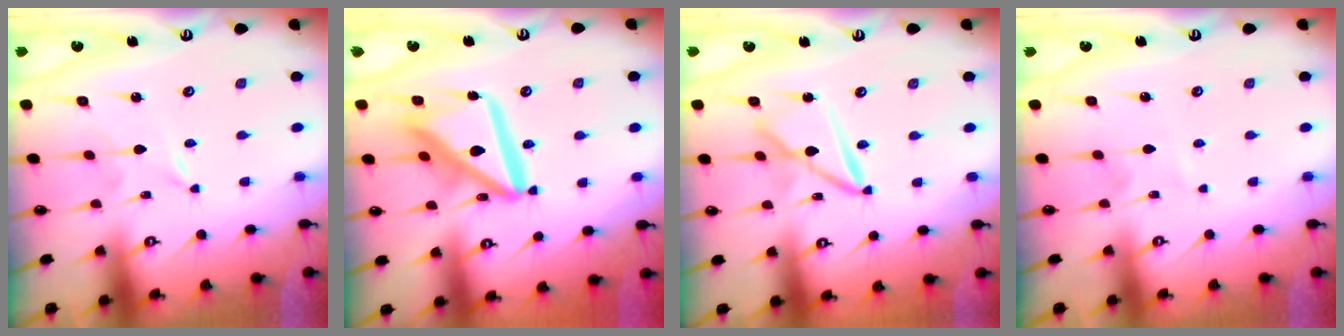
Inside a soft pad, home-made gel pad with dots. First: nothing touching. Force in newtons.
{"total": 17.9, "press": 17.8, "slide": 2.2}
{"total": 9.7, "press": 9.6, "slide": 0.8}
{"total": 2.1, "press": 2.1, "slide": 0.2}